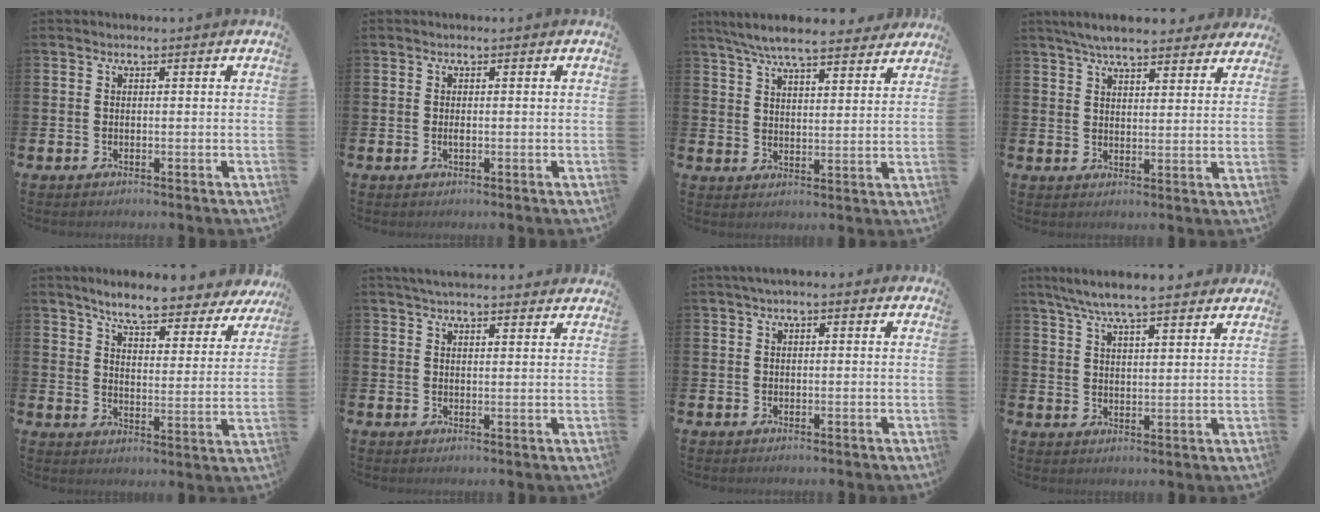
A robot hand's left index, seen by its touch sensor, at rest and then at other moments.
{"total": 0.8, "force": [-0.2, 0.2, 0.7], "torque": [-0.021, 0.002, -0.003]}
{"total": 7.8, "force": [7.2, 1.2, 2.7], "torque": [-0.064, -0.038, 0.128]}
{"total": 6.3, "force": [5.9, 1.1, 1.9], "torque": [-0.045, -0.024, 0.106]}
{"total": 7.0, "force": [6.4, 0.8, 2.5], "torque": [-0.071, -0.040, 0.109]}
{"total": 3.7, "force": [3.6, 0.4, 0.8], "torque": [-0.020, -0.013, 0.066]}
{"total": 1.1, "force": [0.7, 0.5, 0.8], "torque": [-0.014, 0.006, 0.010]}
{"total": 7.3, "force": [6.8, 0.7, 2.5], "torque": [-0.067, -0.027, 0.123]}